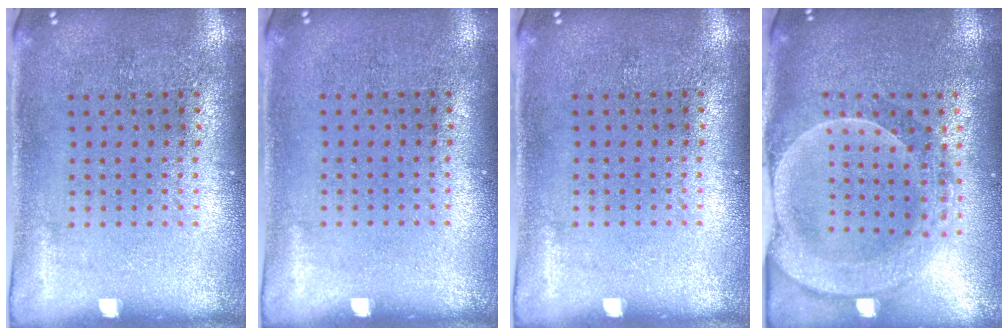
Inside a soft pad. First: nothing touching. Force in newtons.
{"total": 0.0}
{"total": 0.0}
{"total": 2.2, "press": 2.0, "slide": 0.9}